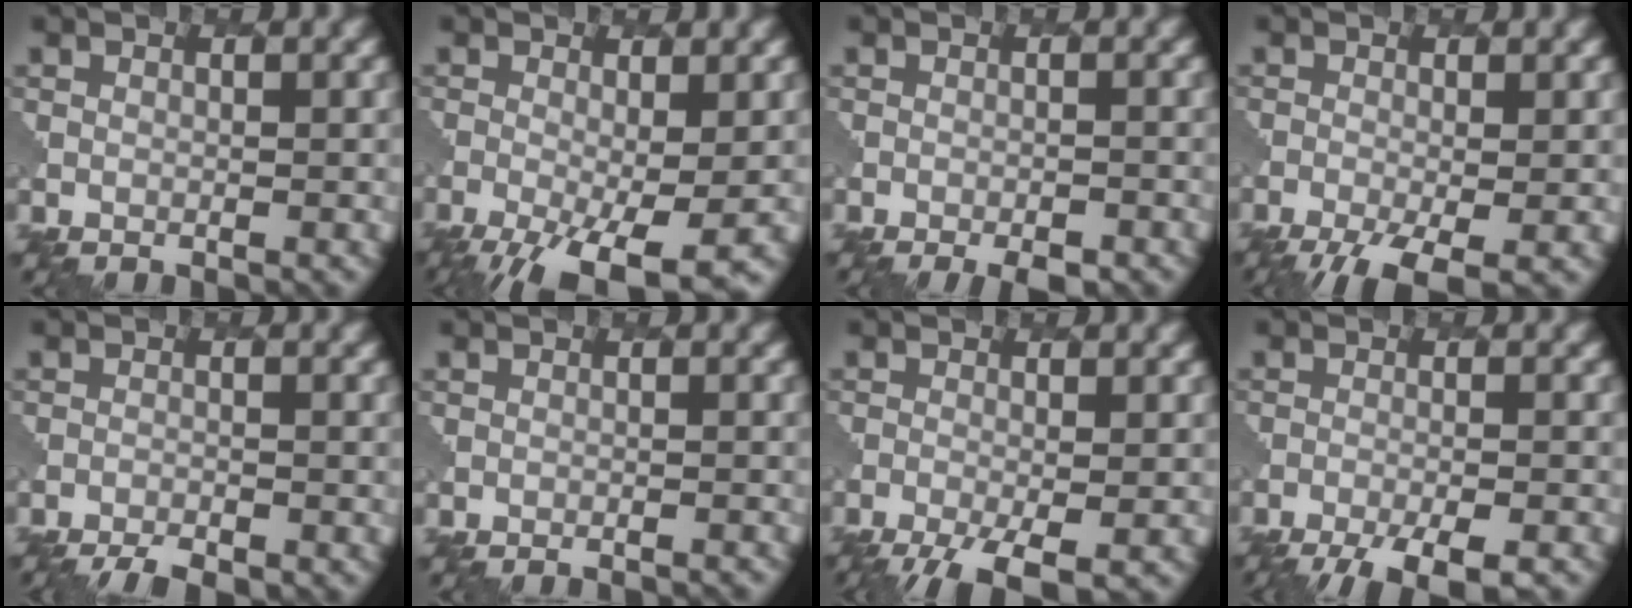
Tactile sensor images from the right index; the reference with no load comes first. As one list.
[{"total": 7.0, "force": [-3.2, 2.1, 5.8], "torque": [-0.111, -0.017, -0.054]}, {"total": 3.3, "force": [-2.6, 0.9, 1.7], "torque": [-0.026, 0.000, -0.033]}, {"total": 5.2, "force": [-3.0, 1.5, 4.0], "torque": [-0.072, -0.012, -0.050]}, {"total": 3.8, "force": [-3.5, 0.8, 1.2], "torque": [-0.028, -0.009, -0.056]}, {"total": 2.1, "force": [-1.9, 0.5, 0.7], "torque": [0.003, 0.013, -0.025]}, {"total": 5.6, "force": [-3.4, 1.6, 4.2], "torque": [-0.073, -0.016, -0.057]}, {"total": 7.3, "force": [-5.9, 1.7, 4.0], "torque": [-0.065, -0.017, -0.086]}]